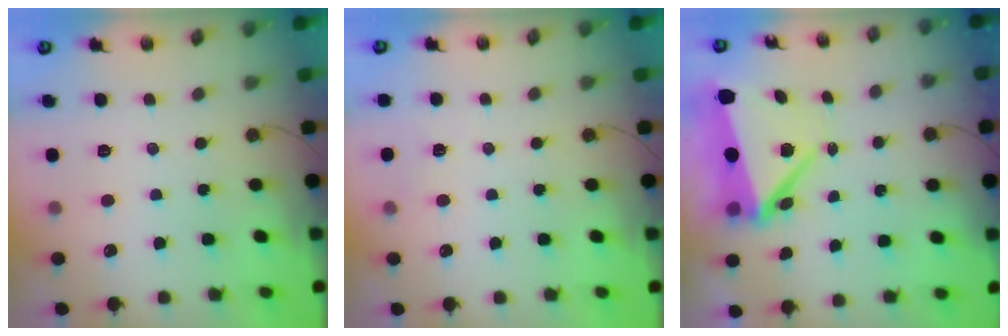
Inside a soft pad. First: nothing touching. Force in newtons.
{"total": 2.5, "press": 2.4, "slide": 0.4}
{"total": 8.1, "press": 8.1, "slide": 0.4}